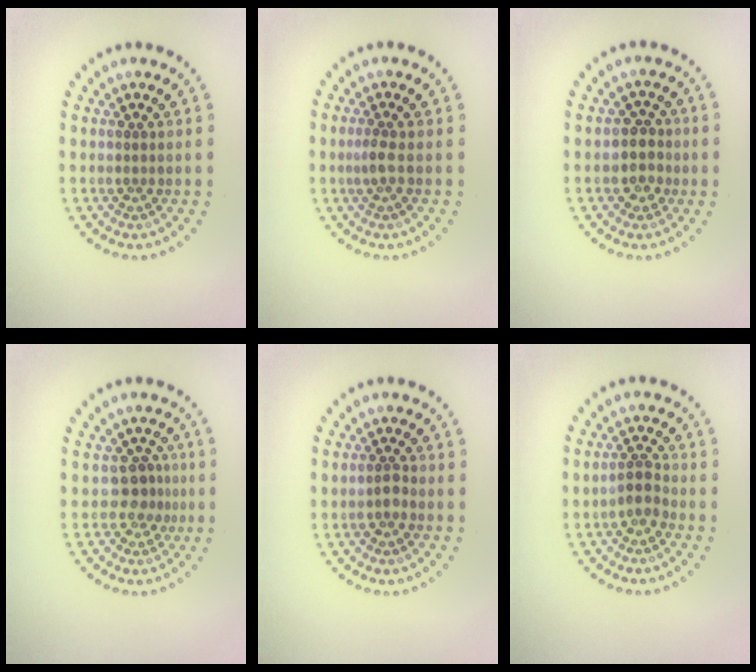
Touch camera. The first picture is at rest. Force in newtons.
{"total": 1.3, "press": 1.0, "slide": 0.8}
{"total": 2.4, "press": 2.2, "slide": 1.0}
{"total": 2.3, "press": 1.6, "slide": 1.6}
{"total": 1.1, "press": 1.0, "slide": 0.6}
{"total": 1.9, "press": 1.5, "slide": 1.1}